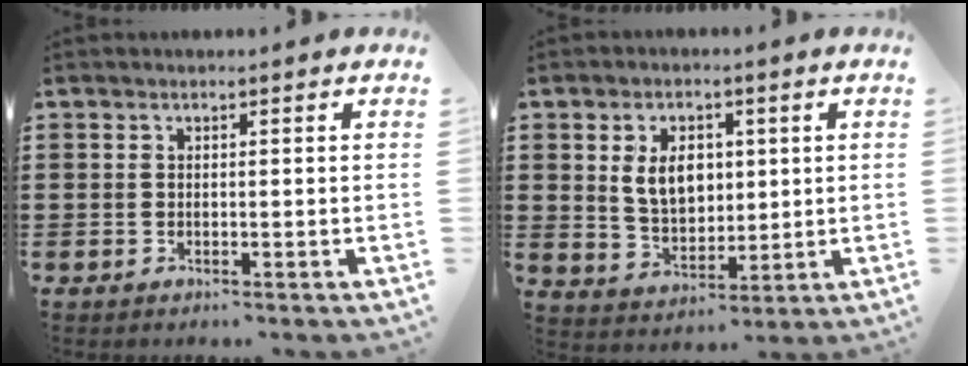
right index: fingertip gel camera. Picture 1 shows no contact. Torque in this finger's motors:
{"motor_torque": [0.39, 0.09, 0.50, 0.08]}